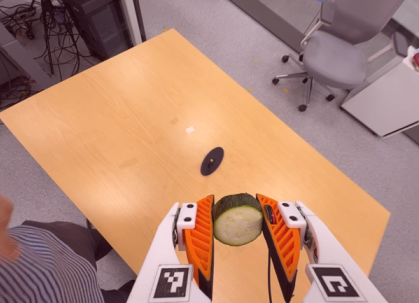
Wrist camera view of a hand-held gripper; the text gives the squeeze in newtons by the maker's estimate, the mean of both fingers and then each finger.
{"total": 11.7, "left": 10.8, "right": 12.7}